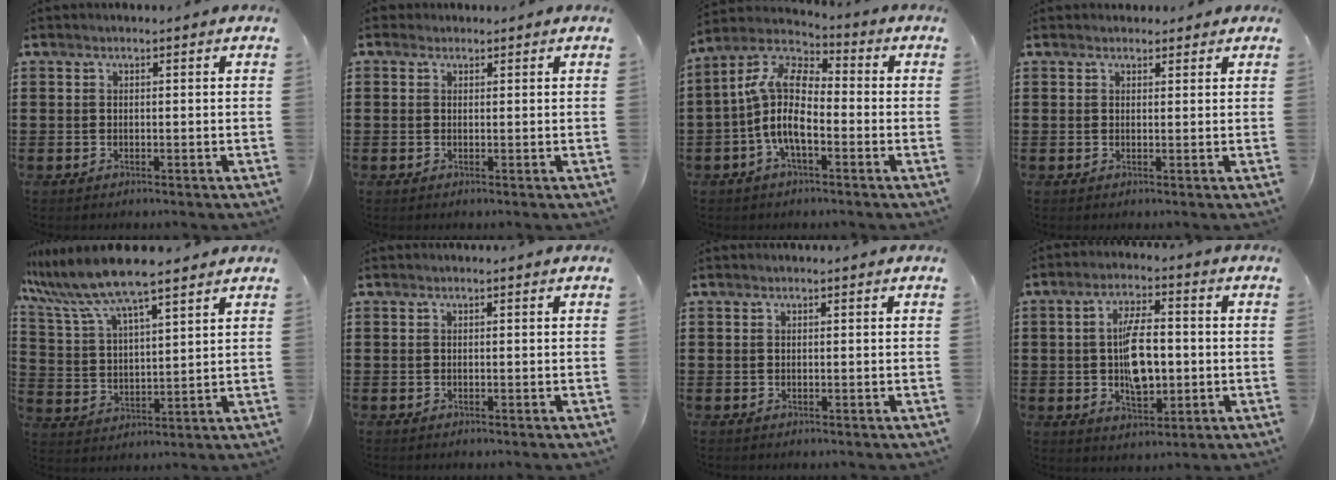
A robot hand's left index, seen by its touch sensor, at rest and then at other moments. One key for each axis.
{"total": 0.8, "fx": 0.5, "fy": 0.6, "fz": 0.2, "tx": -0.007, "ty": 0.005, "tz": 0.009}
{"total": 10.1, "fx": -2.9, "fy": 4.3, "fz": 8.7, "tx": -0.217, "ty": -0.017, "tz": -0.070}
{"total": 1.5, "fx": 1.2, "fy": 0.8, "fz": 0.2, "tx": 0.001, "ty": 0.003, "tz": 0.022}
{"total": 9.0, "fx": 7.8, "fy": 0.8, "fz": 4.6, "tx": -0.118, "ty": -0.031, "tz": 0.135}
{"total": 0.0}
{"total": 0.0}
{"total": 8.6, "fx": -0.2, "fy": 4.0, "fz": 7.6, "tx": -0.136, "ty": 0.003, "tz": -0.009}